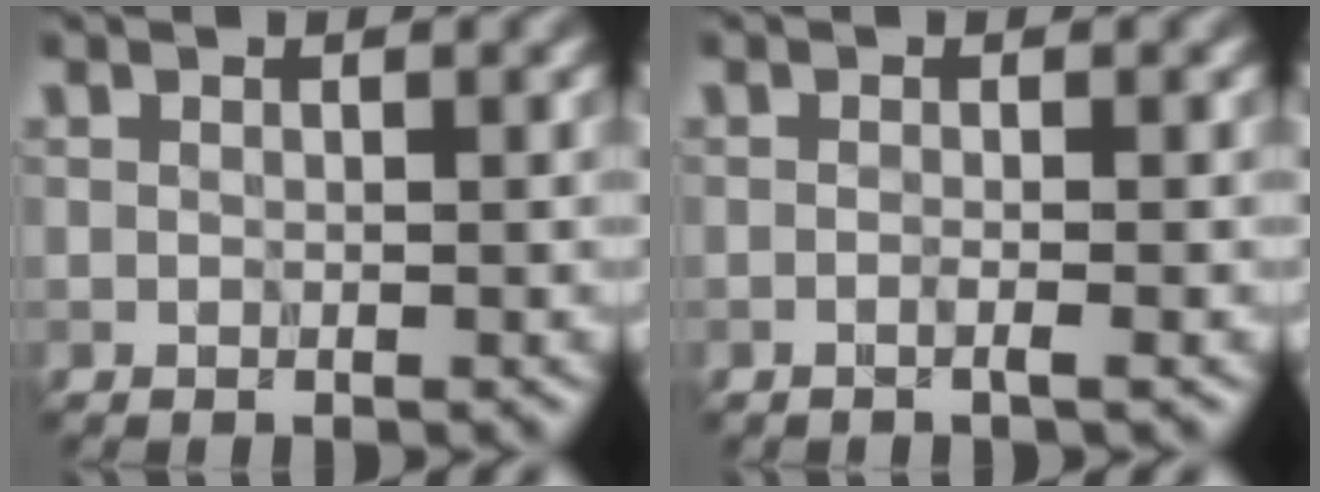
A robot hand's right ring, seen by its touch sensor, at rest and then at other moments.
{"total": 0.9, "force": [-0.3, 0.2, 0.8], "torque": [-0.010, -0.003, -0.011]}